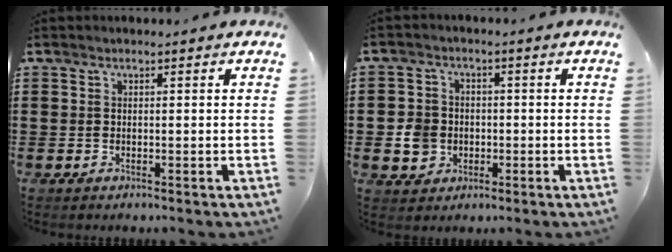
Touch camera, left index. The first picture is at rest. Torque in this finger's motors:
{"motor_torque": [0.61, 0.60, 0.16, 0.06]}